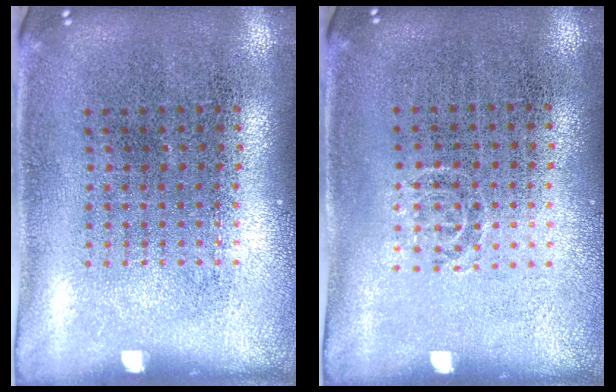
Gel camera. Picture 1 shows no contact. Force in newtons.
{"total": 0.5, "press": 0.4, "slide": 0.3}